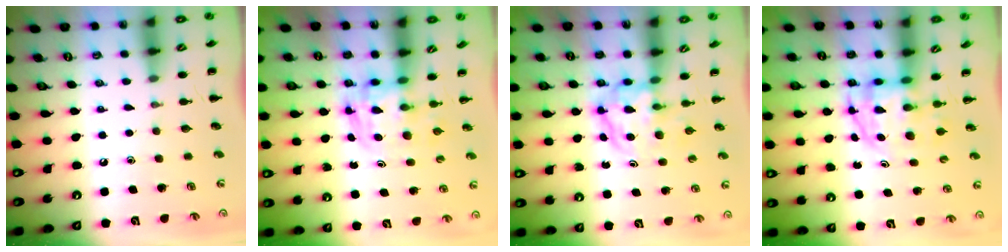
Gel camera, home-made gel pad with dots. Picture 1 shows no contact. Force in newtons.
{"total": 3.7, "press": 3.7, "slide": 0.6}
{"total": 3.9, "press": 3.9, "slide": 0.5}
{"total": 3.5, "press": 3.4, "slide": 0.5}